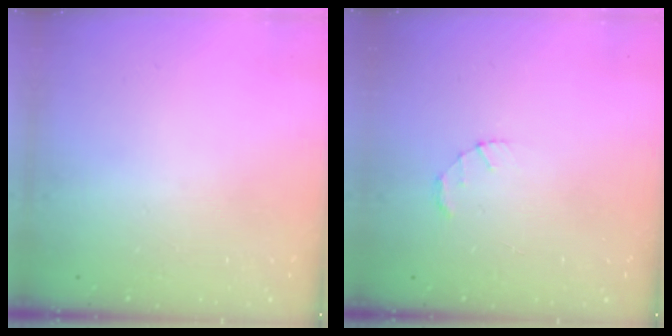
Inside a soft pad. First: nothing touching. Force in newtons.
{"total": 1.5, "press": 1.5, "slide": 0.3}